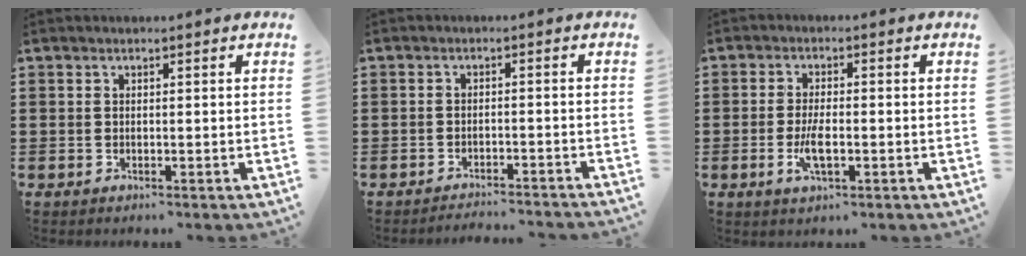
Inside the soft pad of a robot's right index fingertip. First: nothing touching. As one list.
[{"total": 2.3, "force": [-2.3, -0.2, 0.2], "torque": [-0.007, 0.000, -0.049]}, {"total": 4.4, "force": [-1.2, 1.4, 4.0], "torque": [-0.081, -0.002, -0.025]}]